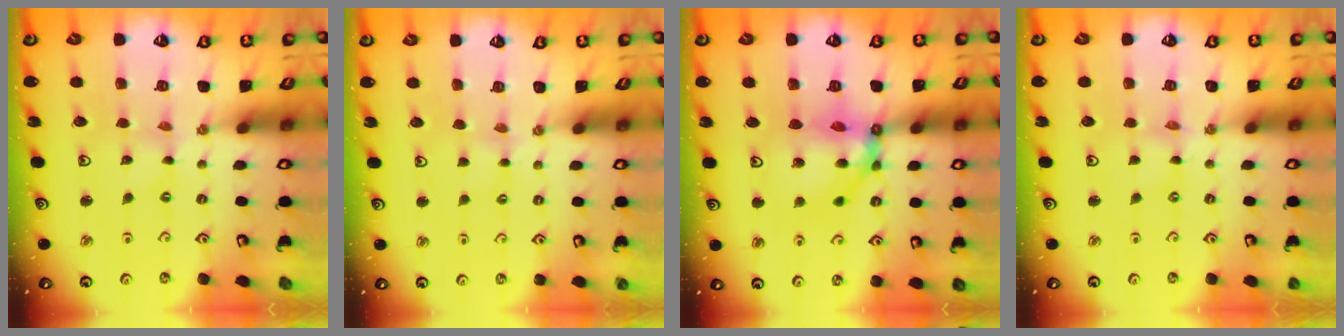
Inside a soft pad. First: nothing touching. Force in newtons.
{"total": 3.0, "press": 3.0, "slide": 0.4}
{"total": 12.8, "press": 12.6, "slide": 2.3}
{"total": 0.0}